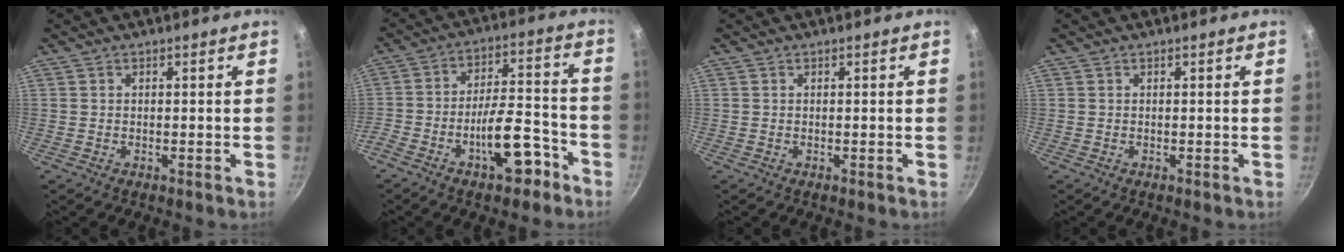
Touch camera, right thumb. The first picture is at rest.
{"total": 12.4, "force": [-6.9, 5.1, 8.9], "torque": [-0.118, 0.072, -0.100]}
{"total": 0.0}
{"total": 0.0}